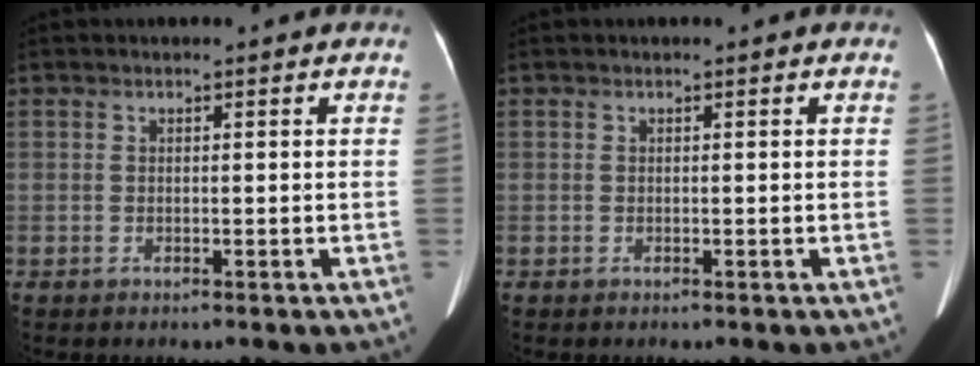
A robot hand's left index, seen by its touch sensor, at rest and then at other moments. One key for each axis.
{"total": 0.0}